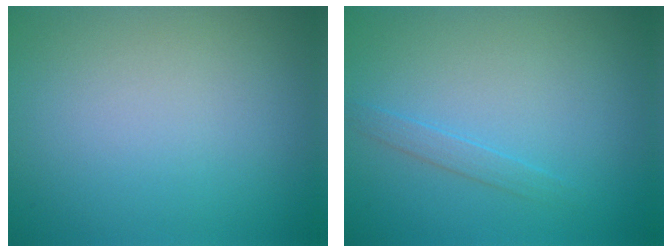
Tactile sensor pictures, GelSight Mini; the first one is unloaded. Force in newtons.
{"total": 1.1, "press": 1.1, "slide": 0.1}